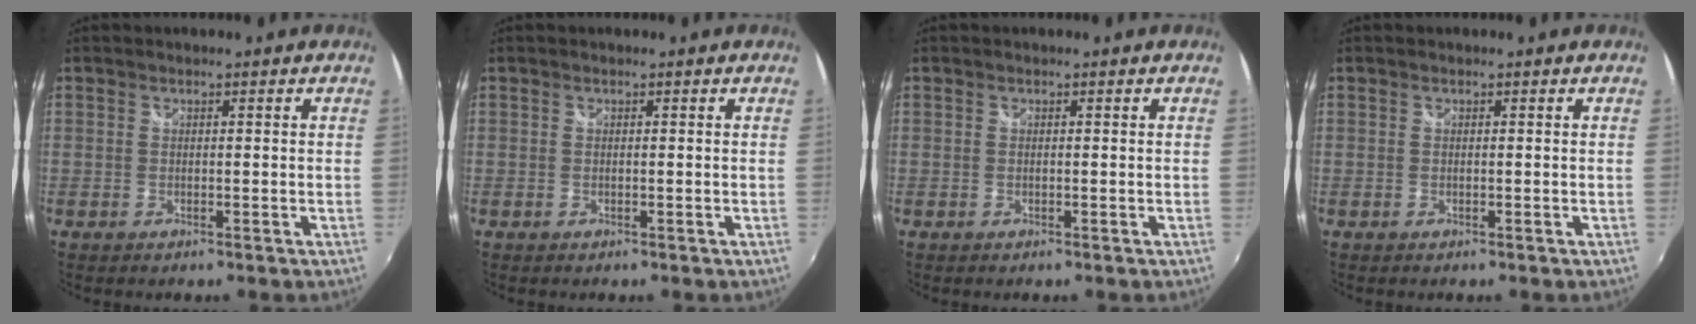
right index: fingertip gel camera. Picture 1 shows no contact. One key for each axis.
{"total": 0.0}
{"total": 0.0}
{"total": 0.0}